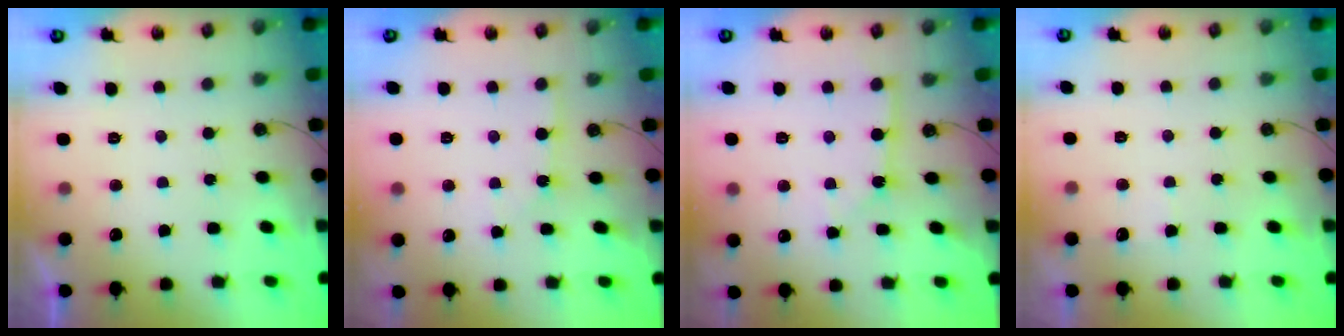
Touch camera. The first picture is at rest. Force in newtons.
{"total": 4.9, "press": 4.9, "slide": 0.6}
{"total": 2.4, "press": 2.4, "slide": 0.3}
{"total": 4.4, "press": 4.4, "slide": 0.4}